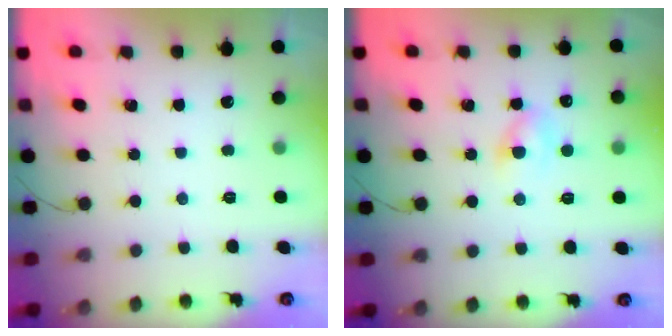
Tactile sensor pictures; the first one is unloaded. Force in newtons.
{"total": 2.7, "press": 2.5, "slide": 1.1}